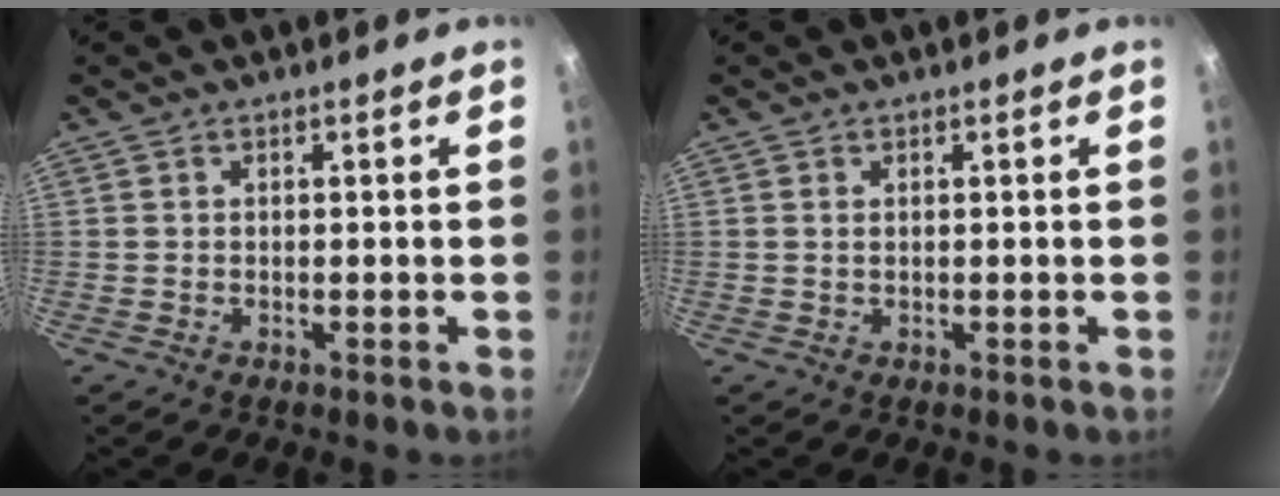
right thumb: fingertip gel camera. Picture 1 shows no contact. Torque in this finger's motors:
{"motor_torque": [-0.22, 0.03, -0.45, 0.06, -0.02]}